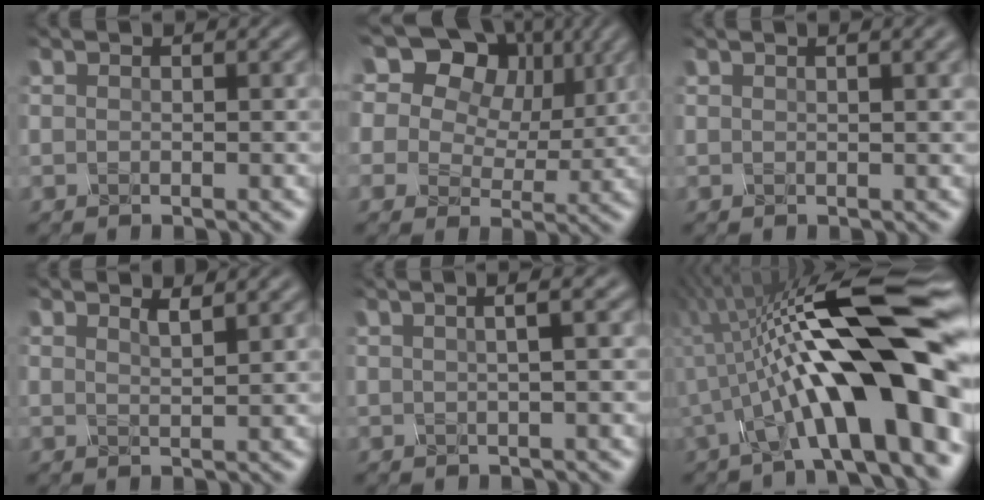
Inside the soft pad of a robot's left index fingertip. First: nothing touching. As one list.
[{"total": 15.8, "force": [8.6, 11.1, 7.3], "torque": [-0.184, 0.057, 0.172]}, {"total": 5.9, "force": [2.9, 2.7, 4.4], "torque": [-0.023, 0.041, 0.023]}, {"total": 0.6, "force": [0.5, -0.4, 0.1], "torque": [0.006, 0.008, 0.011]}, {"total": 4.5, "force": [1.7, 1.8, 3.7], "torque": [-0.039, 0.039, 0.010]}, {"total": 13.4, "force": [-2.5, 2.5, 12.9], "torque": [-0.186, 0.026, -0.030]}]